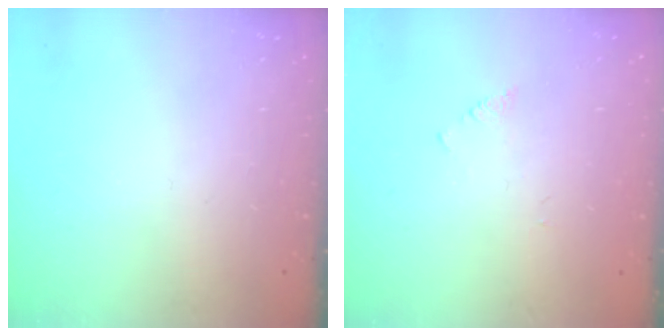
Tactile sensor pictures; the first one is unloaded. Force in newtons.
{"total": 1.0, "press": 0.9, "slide": 0.2}